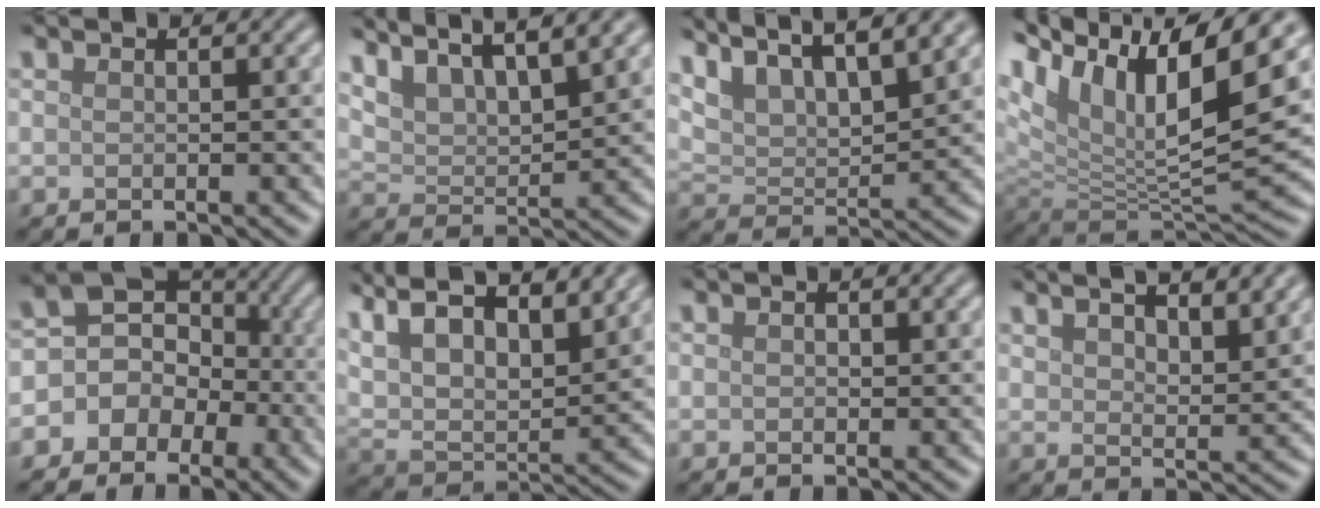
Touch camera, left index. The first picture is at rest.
{"total": 9.9, "force": [7.9, 2.8, 5.2], "torque": [-0.099, 0.029, 0.106]}
{"total": 11.2, "force": [8.9, 3.3, 6.0], "torque": [-0.118, 0.025, 0.123]}
{"total": 15.0, "force": [7.2, 6.0, 11.6], "torque": [-0.230, 0.025, 0.125]}
{"total": 7.8, "force": [-1.2, 7.2, 2.7], "torque": [-0.031, 0.036, -0.055]}
{"total": 15.9, "force": [9.8, 6.6, 10.6], "torque": [-0.212, 0.041, 0.142]}
{"total": 0.5, "force": [0.1, 0.4, 0.3], "torque": [-0.004, -0.002, -0.001]}
{"total": 8.4, "force": [5.3, 3.4, 5.5], "torque": [-0.069, 0.018, 0.063]}